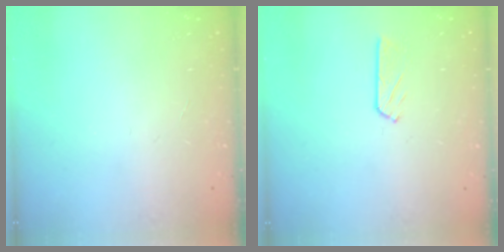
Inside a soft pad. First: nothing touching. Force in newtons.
{"total": 3.9, "press": 3.9, "slide": 0.4}